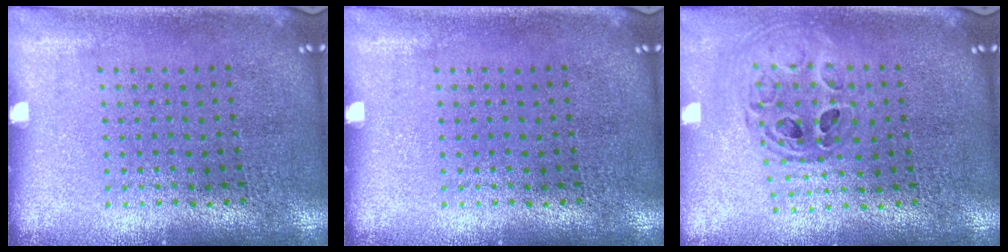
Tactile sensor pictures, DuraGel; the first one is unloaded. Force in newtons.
{"total": 0.0}
{"total": 0.8, "press": 0.7, "slide": 0.2}